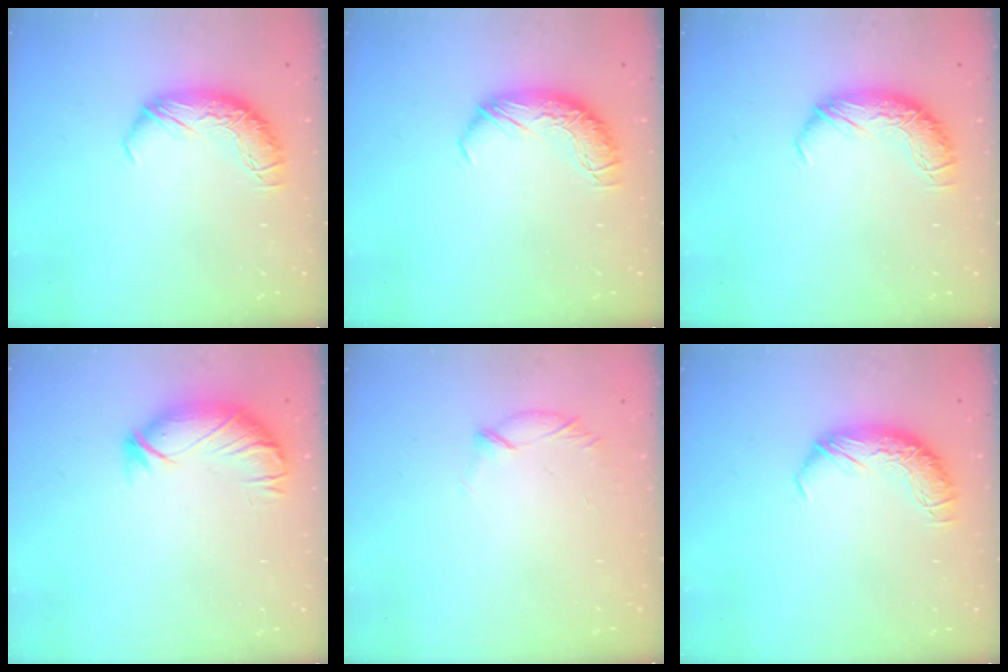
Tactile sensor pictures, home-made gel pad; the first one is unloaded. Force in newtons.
{"total": 0.0}
{"total": 0.0}
{"total": 3.7, "press": 3.1, "slide": 2.0}
{"total": 5.9, "press": 5.8, "slide": 0.9}
{"total": 0.0}